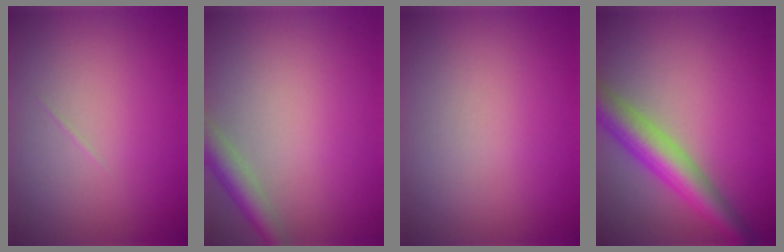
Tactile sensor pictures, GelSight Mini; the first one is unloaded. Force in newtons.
{"total": 2.9, "press": 2.9, "slide": 0.1}
{"total": 0.0}
{"total": 5.7, "press": 5.7, "slide": 0.3}